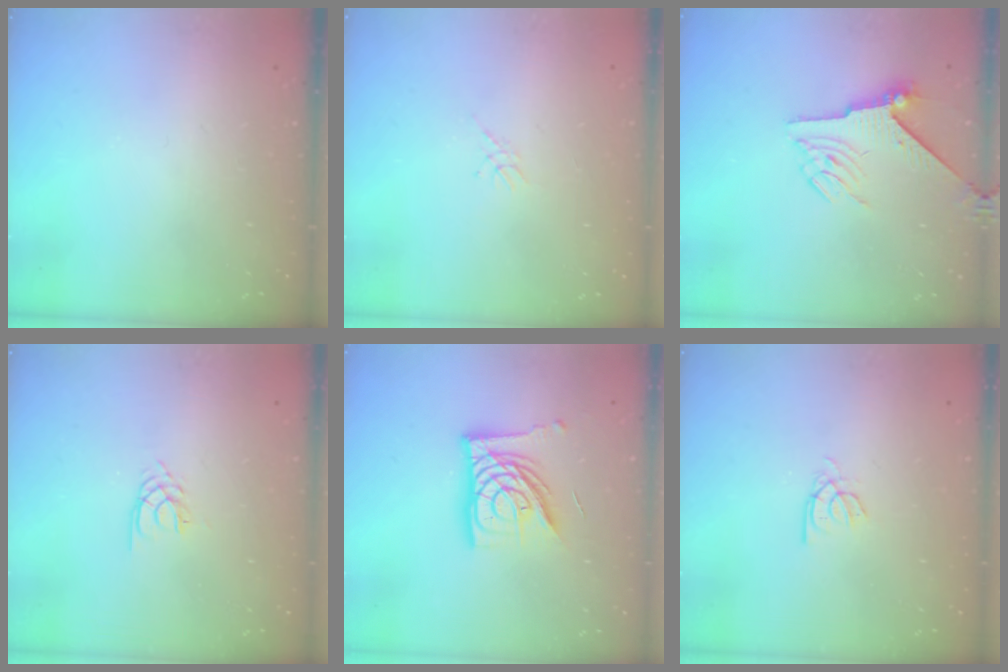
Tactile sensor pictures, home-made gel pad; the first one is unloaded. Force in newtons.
{"total": 1.1, "press": 1.1, "slide": 0.3}
{"total": 5.5, "press": 5.4, "slide": 1.2}
{"total": 1.9, "press": 1.9, "slide": 0.2}
{"total": 14.7, "press": 14.6, "slide": 1.7}
{"total": 2.2, "press": 2.2, "slide": 0.2}